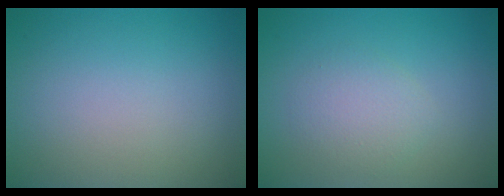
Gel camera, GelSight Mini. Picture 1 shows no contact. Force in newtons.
{"total": 2.3, "press": 2.3, "slide": 0.1}